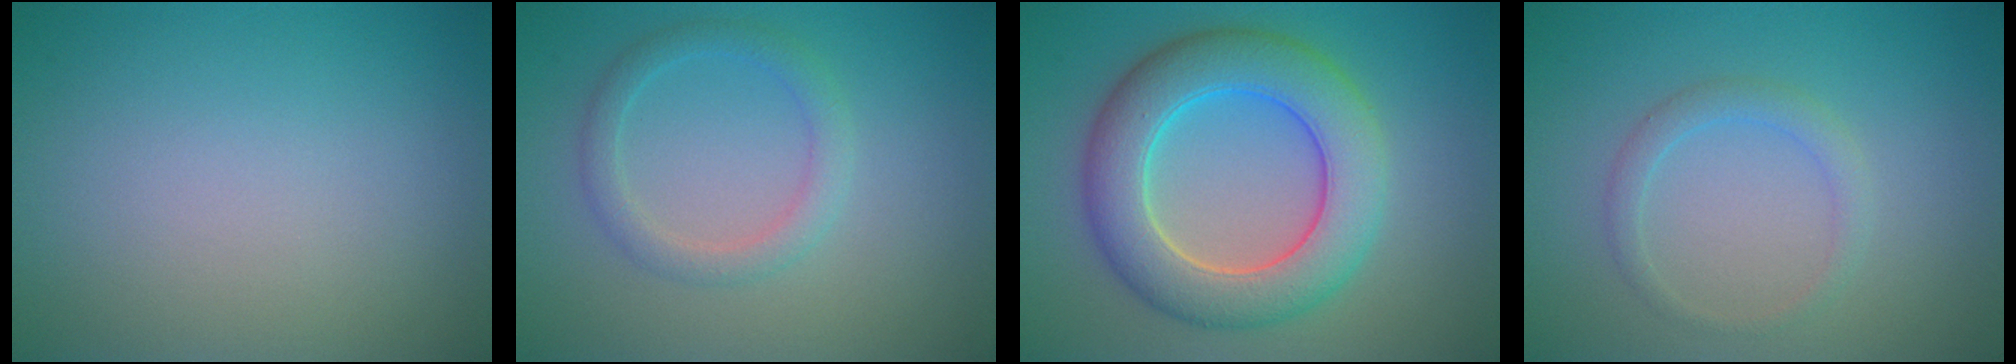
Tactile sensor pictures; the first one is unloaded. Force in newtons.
{"total": 2.3, "press": 2.3, "slide": 0.1}
{"total": 8.1, "press": 8.1, "slide": 0.5}
{"total": 1.7, "press": 1.7, "slide": 0.1}